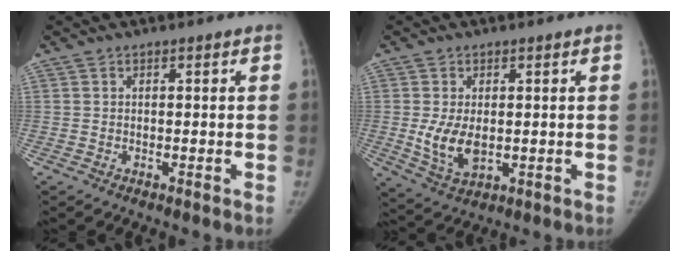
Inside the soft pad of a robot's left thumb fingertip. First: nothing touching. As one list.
[{"total": 7.1, "force": [-0.1, 4.0, 5.8], "torque": [-0.107, -0.017, 0.009]}]